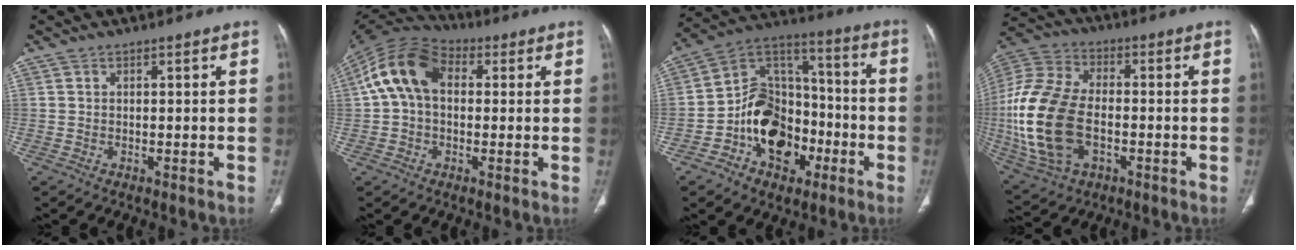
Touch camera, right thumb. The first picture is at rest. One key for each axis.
{"total": 12.9, "fx": 1.8, "fy": 8.8, "fz": 9.2, "tx": -0.170, "ty": 0.039, "tz": 0.021}
{"total": 17.8, "fx": -6.2, "fy": 13.0, "fz": 10.4, "tx": -0.123, "ty": 0.068, "tz": -0.103}
{"total": 22.0, "fx": -3.2, "fy": 13.6, "fz": 16.9, "tx": -0.375, "ty": 0.007, "tz": -0.052}